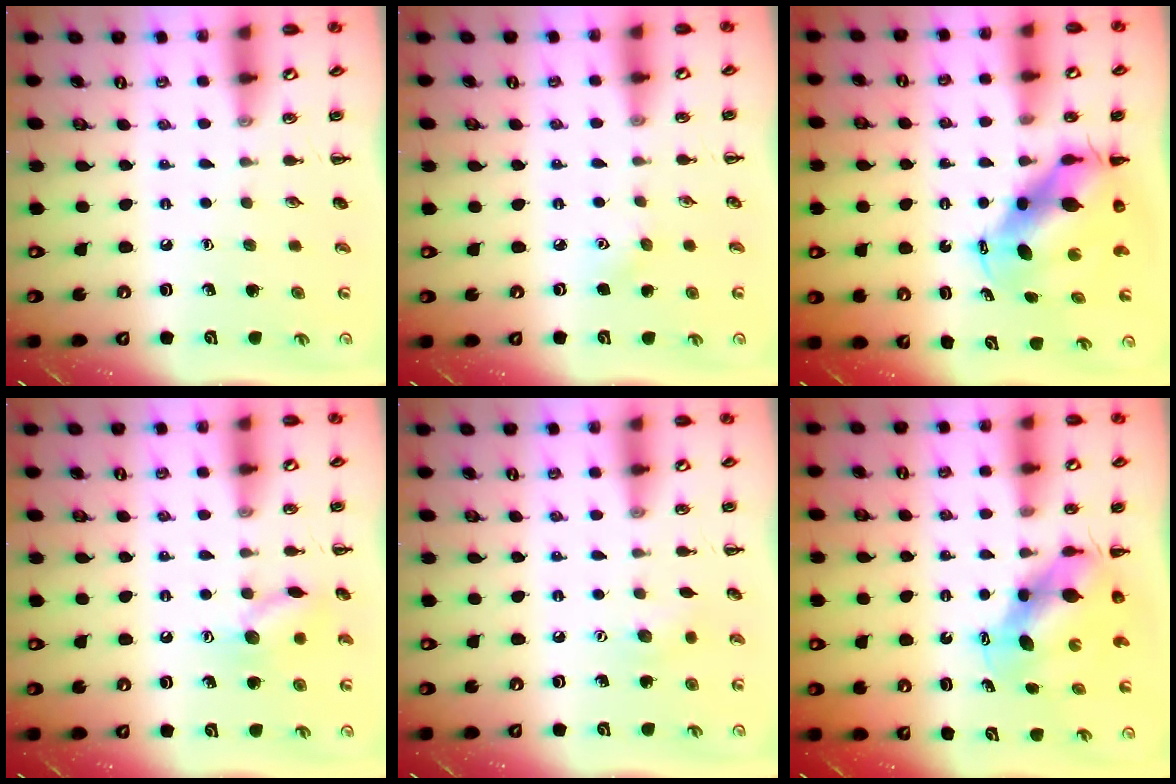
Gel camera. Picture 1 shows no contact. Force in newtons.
{"total": 4.0, "press": 3.8, "slide": 1.0}
{"total": 8.6, "press": 8.3, "slide": 2.2}
{"total": 9.7, "press": 9.6, "slide": 0.7}
{"total": 4.4, "press": 4.3, "slide": 0.7}
{"total": 6.1, "press": 5.9, "slide": 1.7}